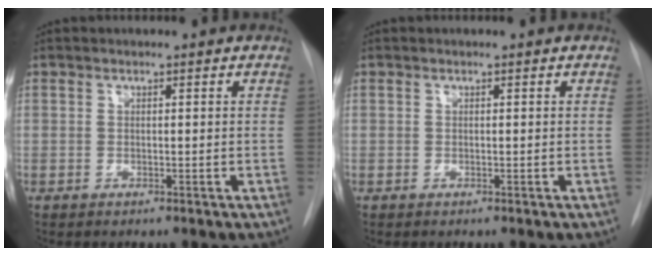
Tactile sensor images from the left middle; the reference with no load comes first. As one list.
[{"total": 0.0}]